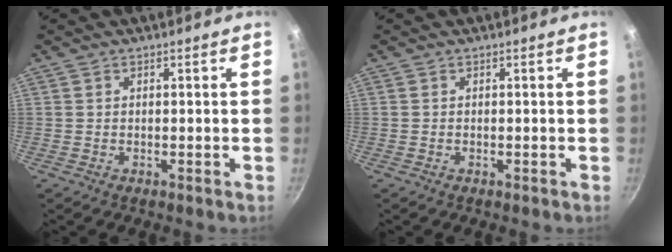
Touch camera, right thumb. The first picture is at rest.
{"total": 0.0}